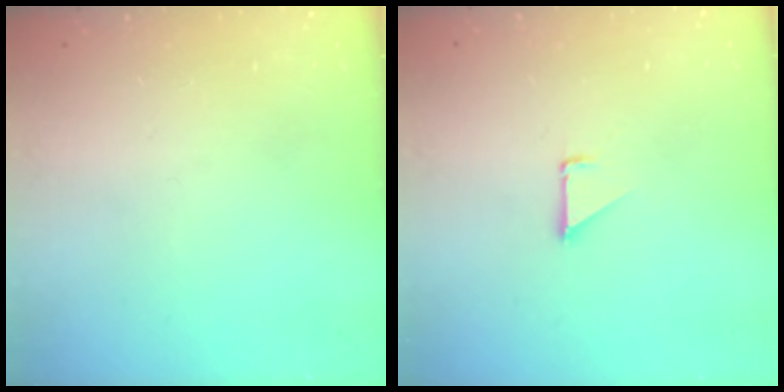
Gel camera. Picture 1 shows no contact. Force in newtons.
{"total": 1.1, "press": 1.1, "slide": 0.1}